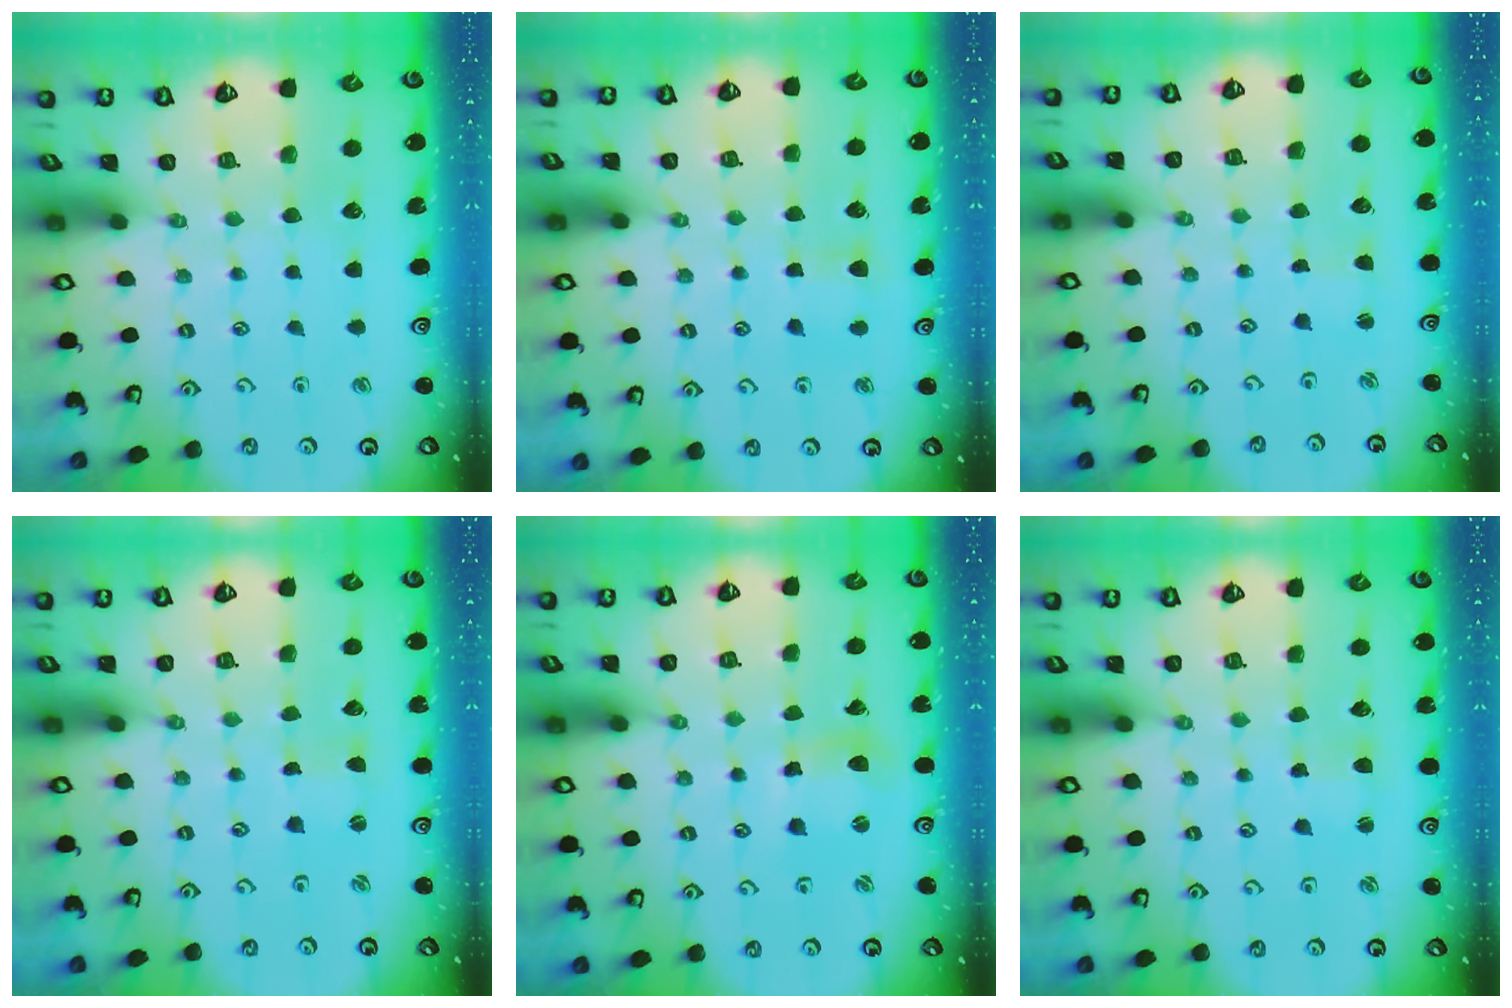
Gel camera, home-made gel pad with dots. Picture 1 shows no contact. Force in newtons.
{"total": 4.6, "press": 4.5, "slide": 0.4}
{"total": 0.8, "press": 0.7, "slide": 0.3}
{"total": 0.0}
{"total": 5.9, "press": 5.8, "slide": 0.7}
{"total": 2.7, "press": 2.6, "slide": 0.4}